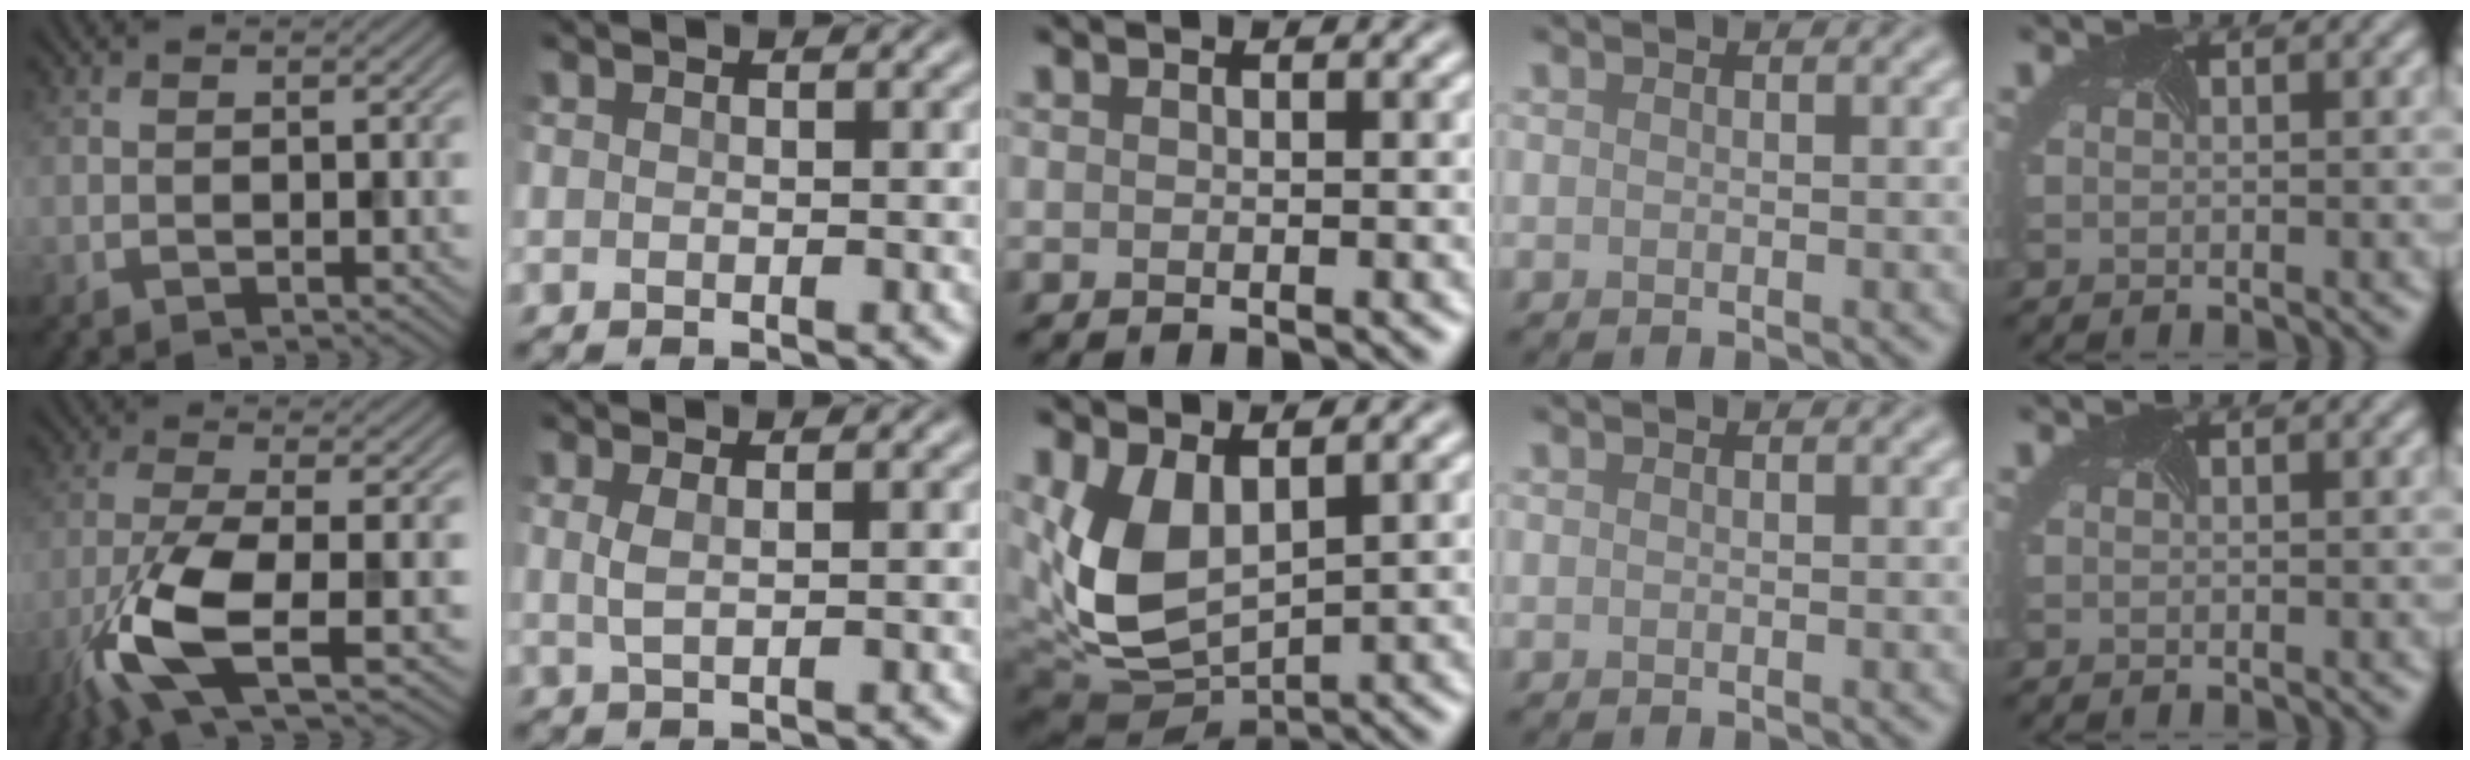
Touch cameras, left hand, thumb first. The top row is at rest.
{"thumb": {"total": 9.7, "force": [-3.9, 2.8, 8.4], "torque": [-0.177, -0.009, -0.088]}, "index": {"total": 1.5, "force": [0.3, 0.3, 1.4], "torque": [-0.034, 0.001, 0.008]}, "middle": {"total": 7.1, "force": [1.4, 4.0, 5.7], "torque": [-0.137, -0.012, 0.030]}}